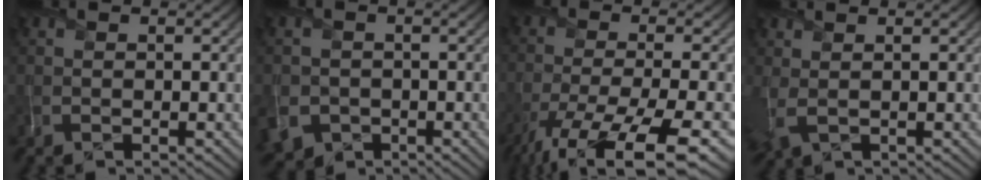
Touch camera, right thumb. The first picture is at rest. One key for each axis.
{"total": 6.5, "fx": -2.8, "fy": 5.5, "fz": 2.1, "tx": -0.054, "ty": -0.028, "tz": -0.055}
{"total": 12.3, "fx": -8.0, "fy": 3.1, "fz": 8.8, "tx": -0.172, "ty": -0.018, "tz": -0.132}
{"total": 3.1, "fx": 0.7, "fy": 1.2, "fz": 2.7, "tx": -0.071, "ty": 0.004, "tz": 0.017}